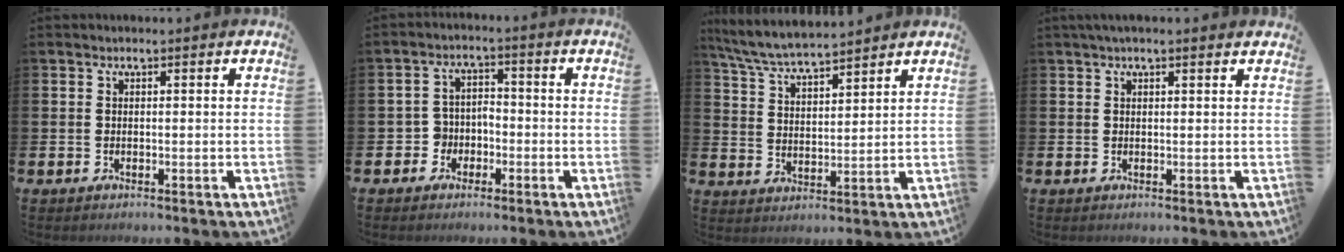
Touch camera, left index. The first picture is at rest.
{"total": 3.4, "force": [-2.0, 2.8, 0.3], "torque": [-0.019, 0.005, -0.047]}
{"total": 6.2, "force": [6.0, 0.4, 1.6], "torque": [-0.052, -0.031, 0.107]}
{"total": 1.3, "force": [1.1, 0.0, 0.6], "torque": [-0.011, 0.002, 0.020]}